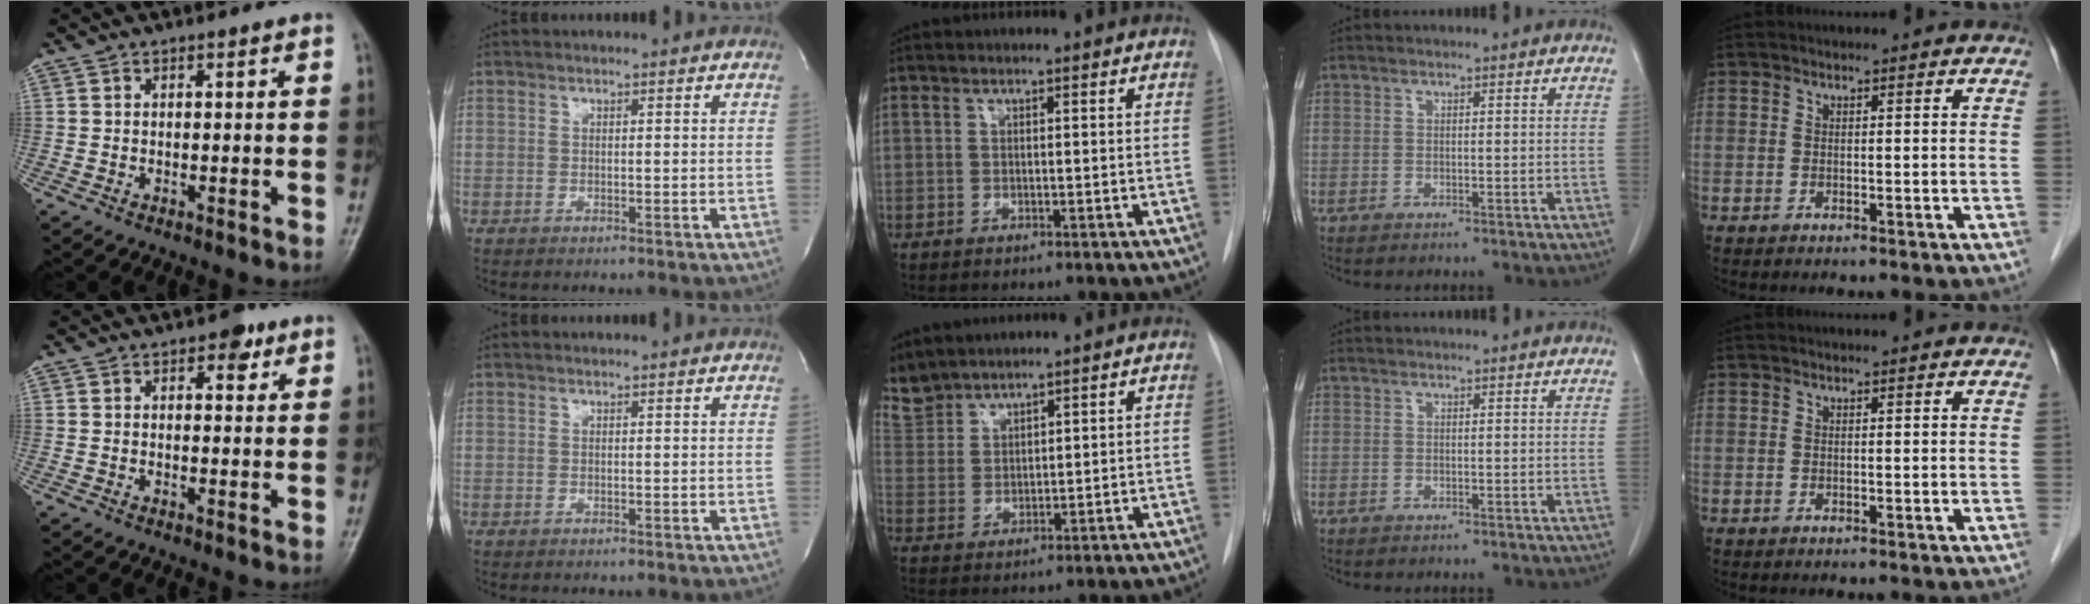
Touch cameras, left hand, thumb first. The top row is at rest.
{"thumb": {"total": 3.2, "force": [1.7, 1.8, 2.0], "torque": [-0.010, -0.003, 0.019]}, "middle": {"total": 7.3, "force": [6.9, 2.3, 0.4], "torque": [-0.018, 0.011, 0.150]}}